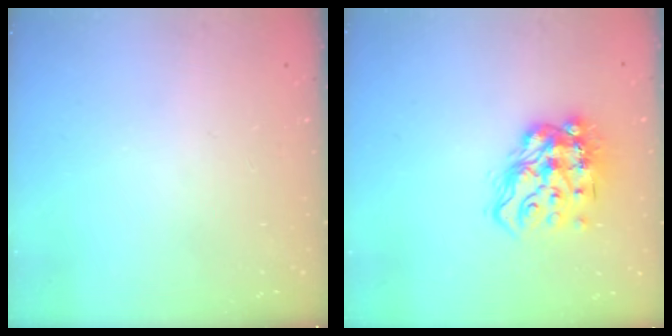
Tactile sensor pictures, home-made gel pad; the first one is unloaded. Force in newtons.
{"total": 16.4, "press": 16.3, "slide": 1.6}